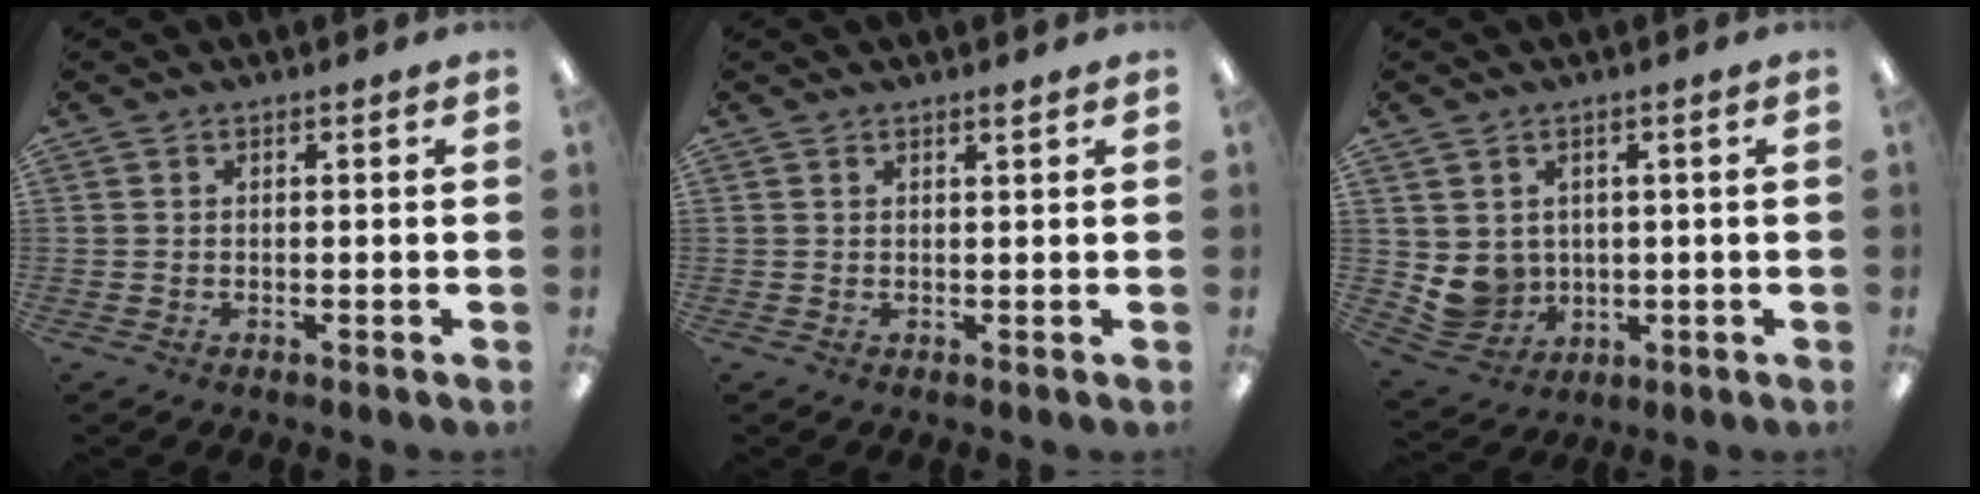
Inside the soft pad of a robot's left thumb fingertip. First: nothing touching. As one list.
[{"total": 1.3, "force": [1.1, 0.0, 0.5], "torque": [-0.011, -0.001, 0.020]}, {"total": 6.3, "force": [1.6, 6.0, 1.1], "torque": [-0.047, -0.014, 0.040]}]